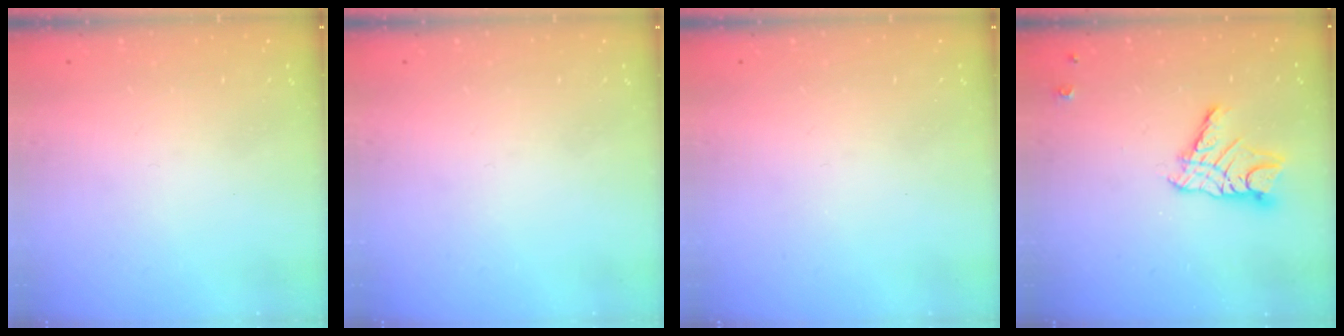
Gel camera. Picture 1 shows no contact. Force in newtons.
{"total": 0.0}
{"total": 0.0}
{"total": 10.3, "press": 10.3, "slide": 0.6}